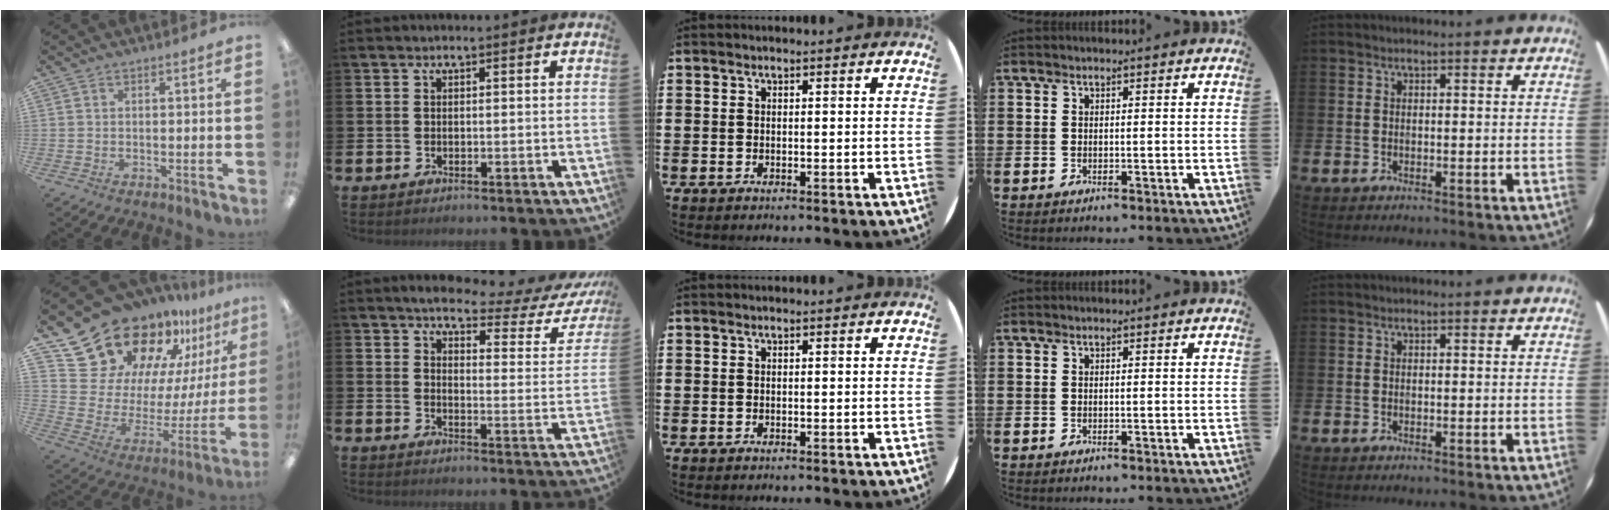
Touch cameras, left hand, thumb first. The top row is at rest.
{"thumb": {"total": 24.4, "force": [20.5, 11.4, 6.8], "torque": [-0.129, -0.153, 0.385]}, "index": {"total": 4.4, "force": [3.9, 1.1, 1.8], "torque": [-0.040, -0.029, 0.058]}}